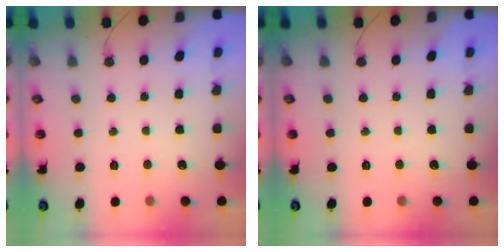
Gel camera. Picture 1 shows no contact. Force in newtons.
{"total": 0.0}